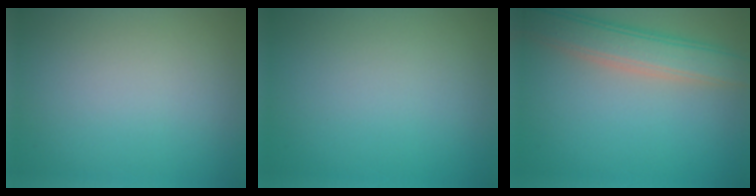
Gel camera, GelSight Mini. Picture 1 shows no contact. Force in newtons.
{"total": 0.0}
{"total": 5.1, "press": 5.1, "slide": 0.3}